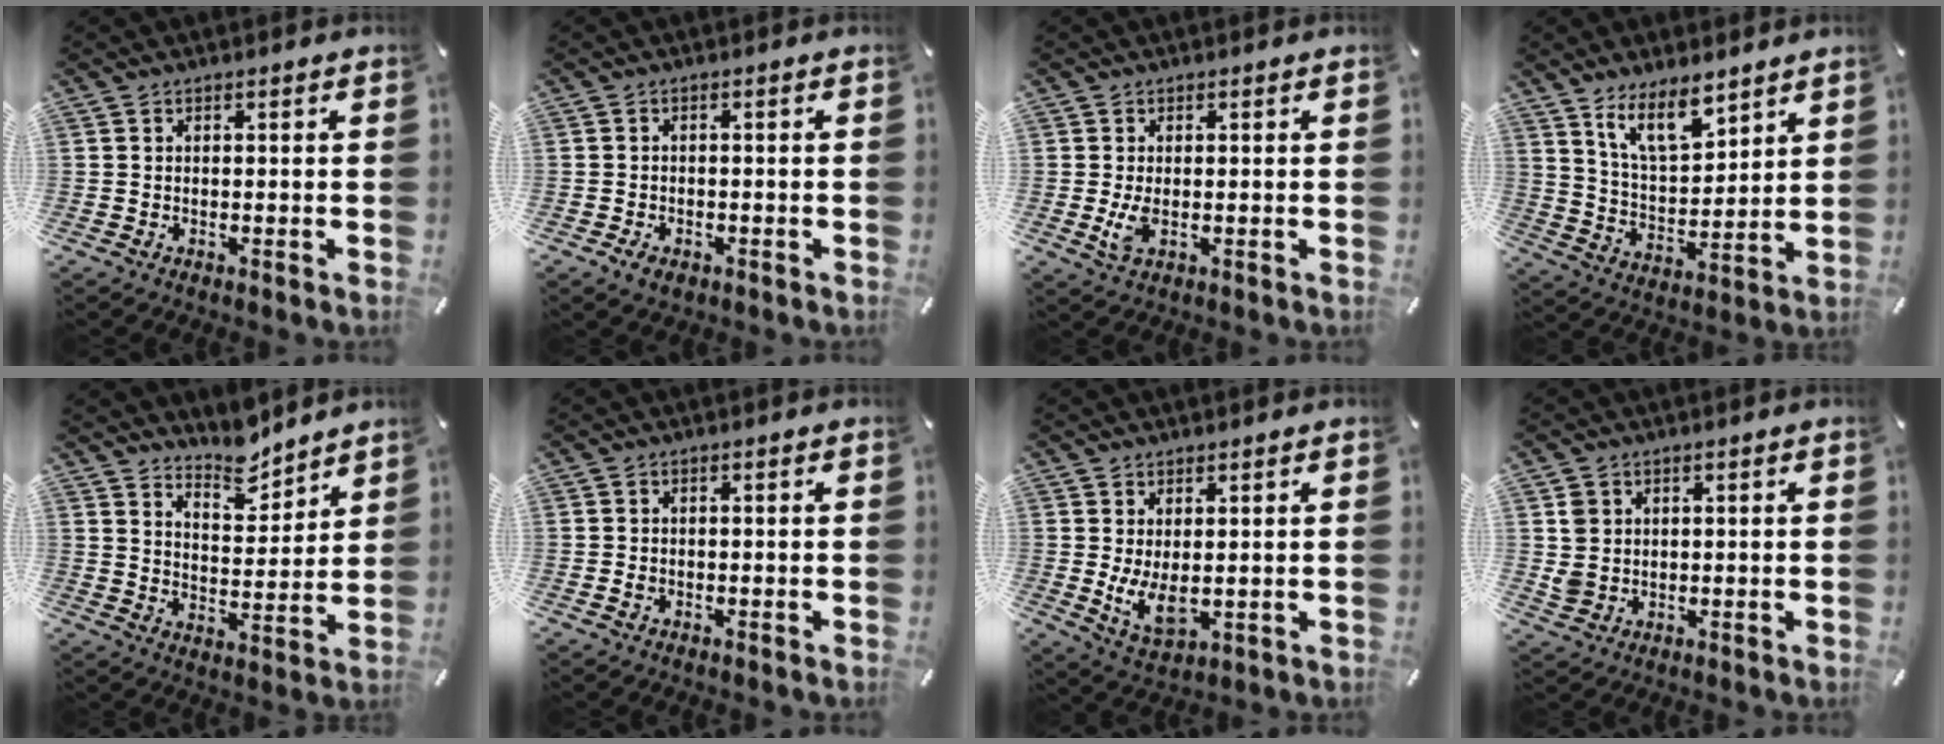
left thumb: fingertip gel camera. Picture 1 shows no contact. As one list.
[{"total": 2.0, "force": [-1.1, 1.3, 1.0], "torque": [-0.026, 0.001, -0.024]}, {"total": 3.6, "force": [-0.1, 2.2, 2.8], "torque": [-0.056, -0.006, -0.003]}, {"total": 11.6, "force": [8.7, 4.7, 6.1], "torque": [-0.121, -0.047, 0.162]}, {"total": 8.6, "force": [7.9, 3.1, 1.1], "torque": [-0.015, -0.066, 0.148]}, {"total": 1.1, "force": [-0.3, 0.8, 0.7], "torque": [-0.015, 0.002, -0.007]}, {"total": 7.3, "force": [0.7, 3.9, 6.2], "torque": [-0.125, -0.017, 0.012]}, {"total": 4.1, "force": [1.0, 3.9, 0.9], "torque": [-0.015, -0.003, 0.016]}]